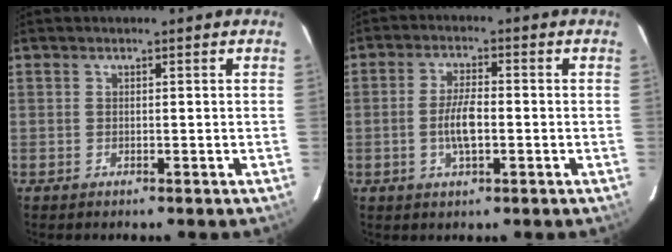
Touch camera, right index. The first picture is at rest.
{"total": 5.7, "force": [-1.2, 2.0, 5.2], "torque": [-0.104, 0.002, -0.021]}